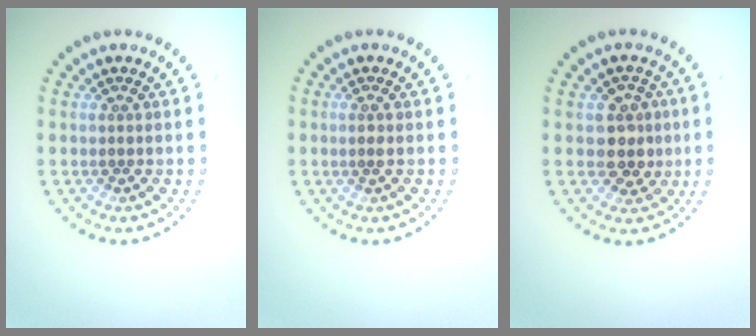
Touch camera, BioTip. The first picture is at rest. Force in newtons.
{"total": 0.6, "press": 0.3, "slide": 0.5}
{"total": 2.8, "press": 2.7, "slide": 0.9}